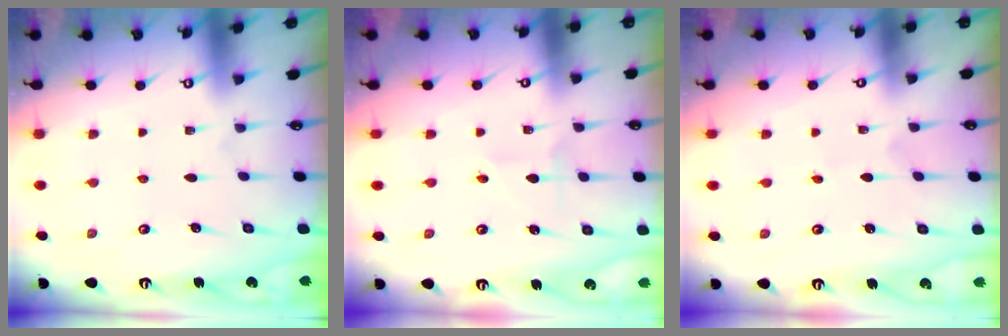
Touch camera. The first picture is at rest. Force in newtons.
{"total": 2.7, "press": 2.5, "slide": 0.9}
{"total": 0.7, "press": 0.7, "slide": 0.0}